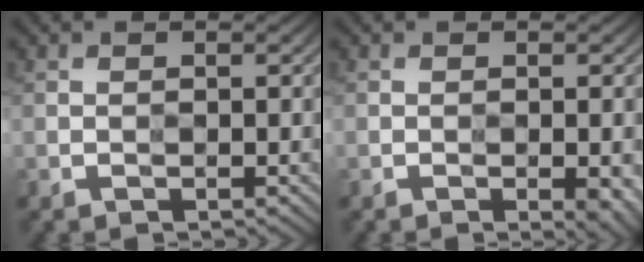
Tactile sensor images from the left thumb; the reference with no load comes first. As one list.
[{"total": 4.9, "force": [-2.1, 2.0, 4.0], "torque": [-0.038, -0.014, -0.014]}]